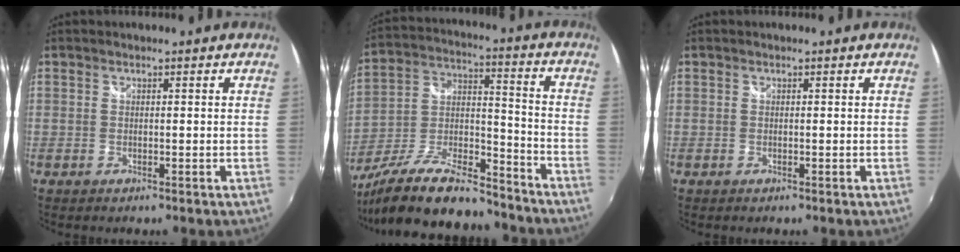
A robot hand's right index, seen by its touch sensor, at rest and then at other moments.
{"total": 22.4, "force": [-17.0, 7.2, 12.7], "torque": [-0.246, -0.009, -0.279]}
{"total": 0.0}